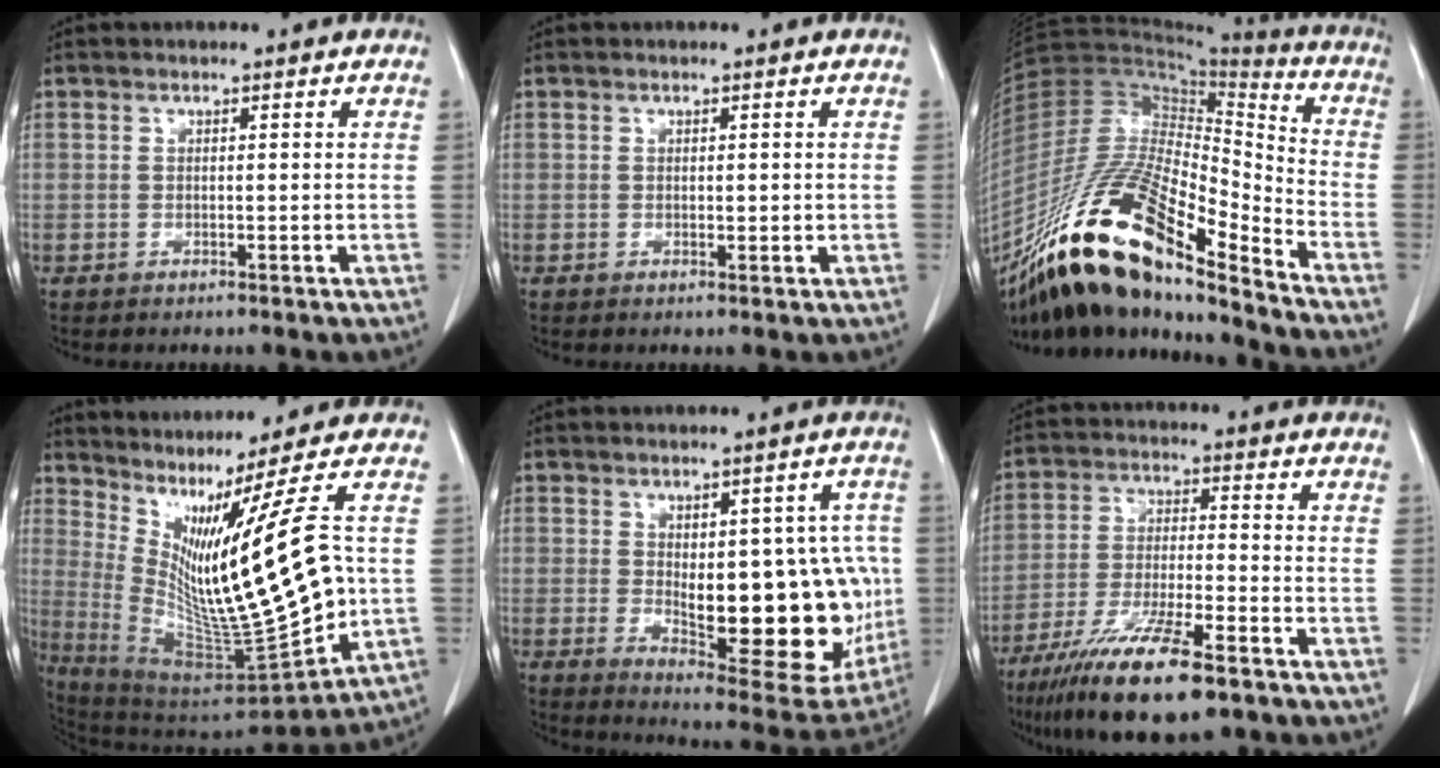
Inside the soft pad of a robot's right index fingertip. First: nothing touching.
{"total": 1.0, "force": [0.1, 0.5, 0.9], "torque": [-0.011, -0.002, 0.004]}
{"total": 24.9, "force": [-16.9, 5.3, 17.5], "torque": [-0.341, -0.012, -0.306]}
{"total": 17.8, "force": [3.0, 0.4, 17.5], "torque": [-0.301, -0.029, 0.071]}
{"total": 18.4, "force": [-1.1, 7.2, 16.9], "torque": [-0.200, 0.004, 0.010]}
{"total": 14.7, "force": [-9.8, 2.2, 10.7], "torque": [-0.206, -0.036, -0.173]}